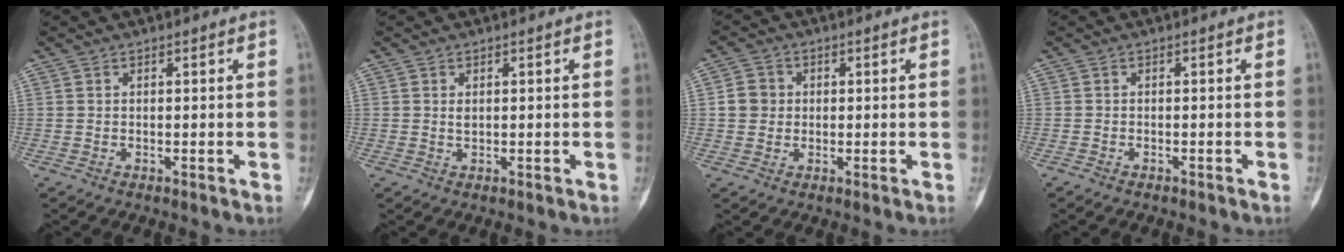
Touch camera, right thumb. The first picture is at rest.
{"total": 0.9, "force": [0.3, 0.6, 0.6], "torque": [-0.008, -0.001, 0.008]}
{"total": 4.1, "force": [0.2, 3.8, 1.5], "torque": [-0.009, 0.007, -0.001]}
{"total": 0.8, "force": [-0.7, 0.2, 0.3], "torque": [-0.011, 0.003, -0.010]}